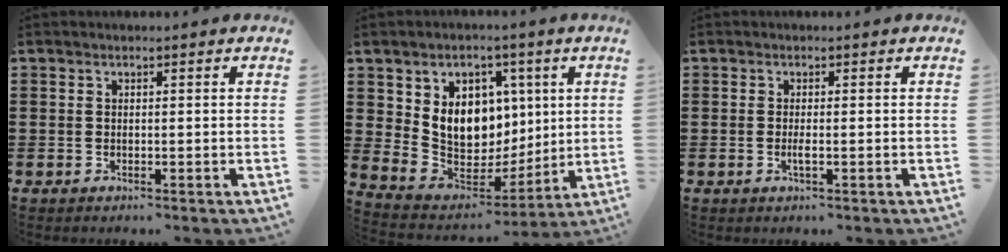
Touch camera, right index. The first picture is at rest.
{"total": 9.9, "force": [3.5, 8.2, 4.4], "torque": [-0.100, -0.027, 0.071]}
{"total": 1.5, "force": [-0.5, 0.2, 1.4], "torque": [-0.033, -0.003, -0.011]}